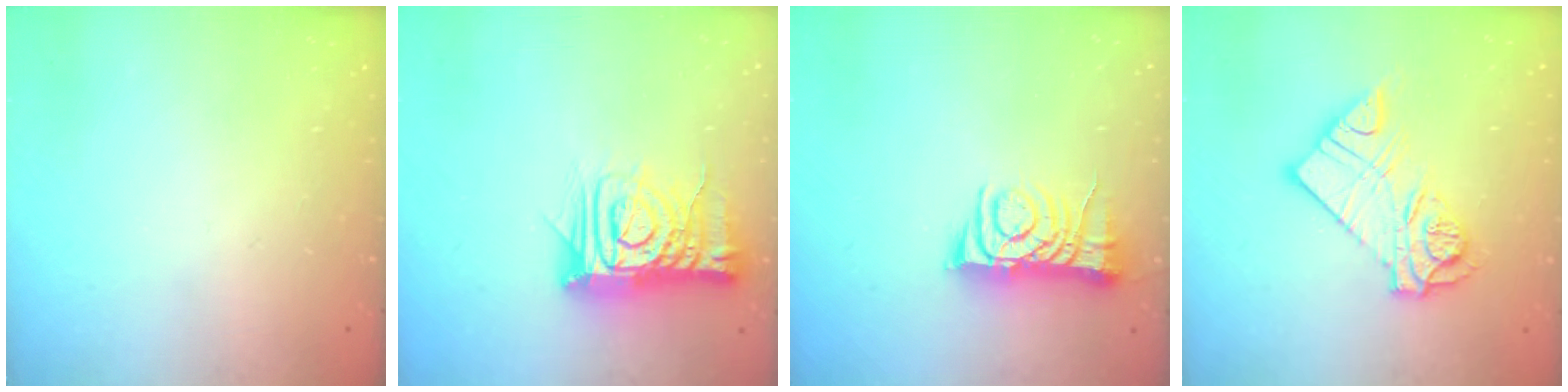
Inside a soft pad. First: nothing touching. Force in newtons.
{"total": 13.2, "press": 13.1, "slide": 1.6}
{"total": 6.9, "press": 6.9, "slide": 0.9}
{"total": 13.1, "press": 13.0, "slide": 1.3}